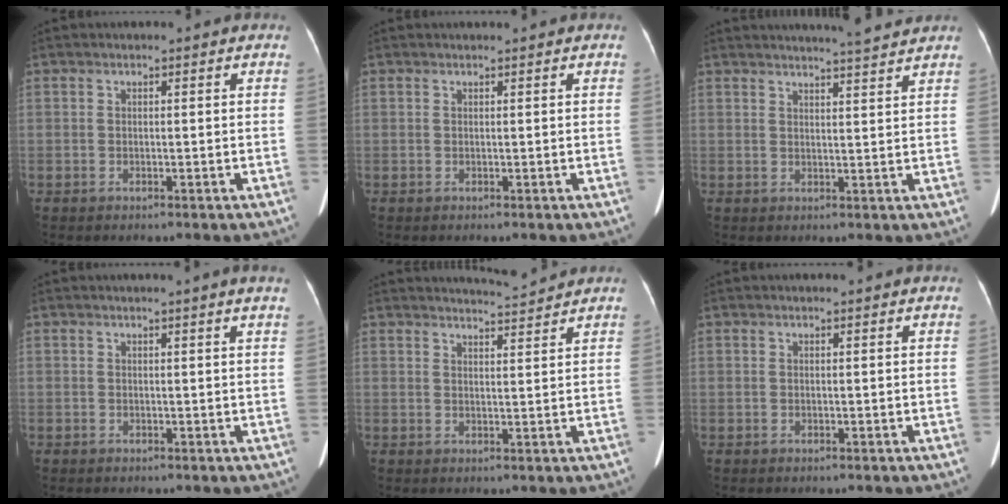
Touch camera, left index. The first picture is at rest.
{"total": 0.9, "force": [0.9, 0.0, 0.3], "torque": [-0.004, 0.010, 0.016]}
{"total": 7.6, "force": [7.1, -0.7, 2.5], "torque": [-0.042, 0.003, 0.087]}
{"total": 1.2, "force": [1.0, -0.3, 0.6], "torque": [-0.009, 0.009, 0.014]}
{"total": 3.9, "force": [3.8, -0.8, 0.0], "torque": [-0.008, -0.004, 0.058]}
{"total": 0.7, "force": [0.7, 0.0, 0.3], "torque": [-0.003, 0.007, 0.012]}